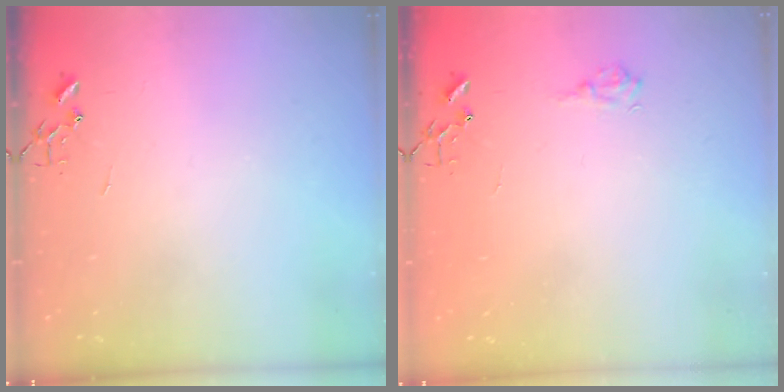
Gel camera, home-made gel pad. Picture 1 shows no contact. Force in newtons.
{"total": 7.0, "press": 6.9, "slide": 0.6}